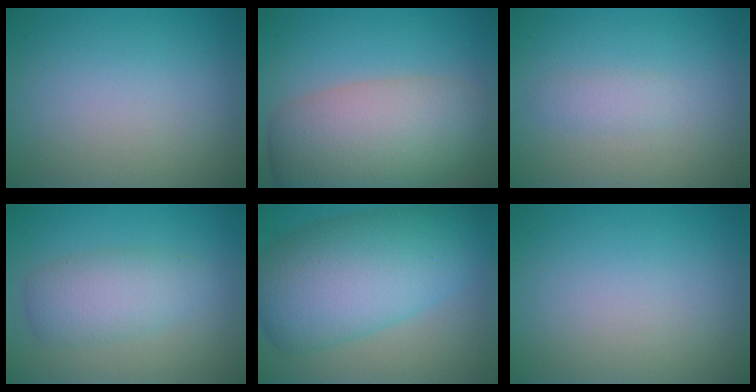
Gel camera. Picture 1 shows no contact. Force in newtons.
{"total": 9.2, "press": 9.2, "slide": 0.5}
{"total": 1.1, "press": 1.1, "slide": 0.0}
{"total": 2.9, "press": 2.9, "slide": 0.2}
{"total": 10.7, "press": 10.7, "slide": 0.3}
{"total": 0.0}